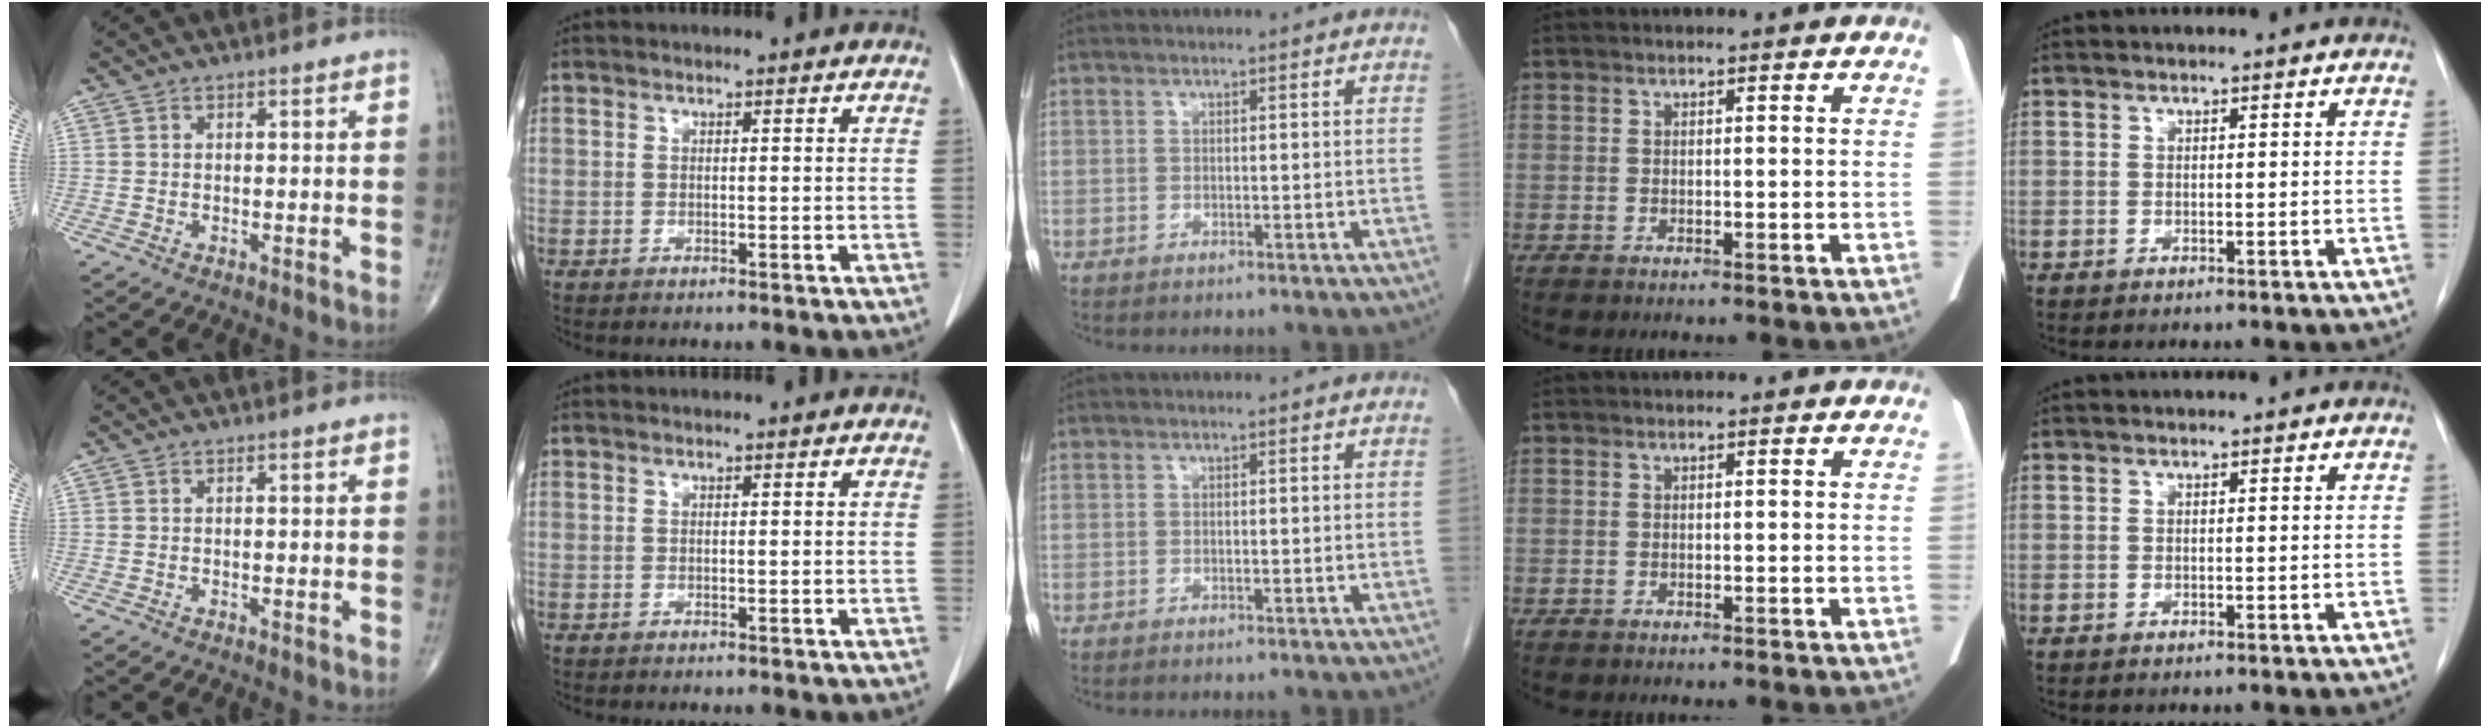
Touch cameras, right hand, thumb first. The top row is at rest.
{}